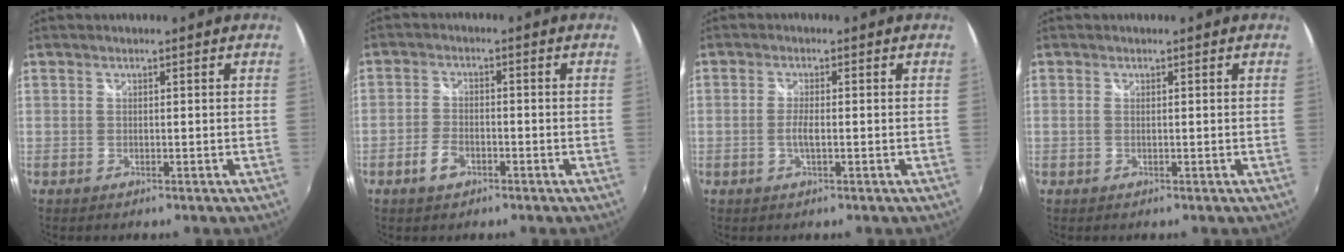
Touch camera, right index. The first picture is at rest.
{"total": 4.2, "force": [-2.3, 2.4, 2.5], "torque": [-0.061, 0.002, -0.043]}
{"total": 2.3, "force": [-0.5, 0.5, 2.2], "torque": [-0.045, -0.003, -0.010]}
{"total": 0.0}